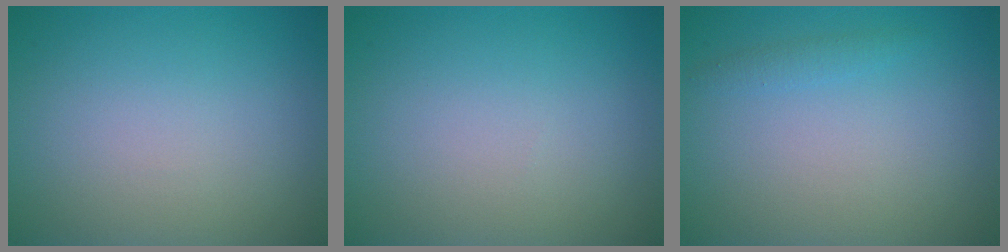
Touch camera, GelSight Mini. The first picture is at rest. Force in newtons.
{"total": 0.0}
{"total": 0.9, "press": 0.9, "slide": 0.0}